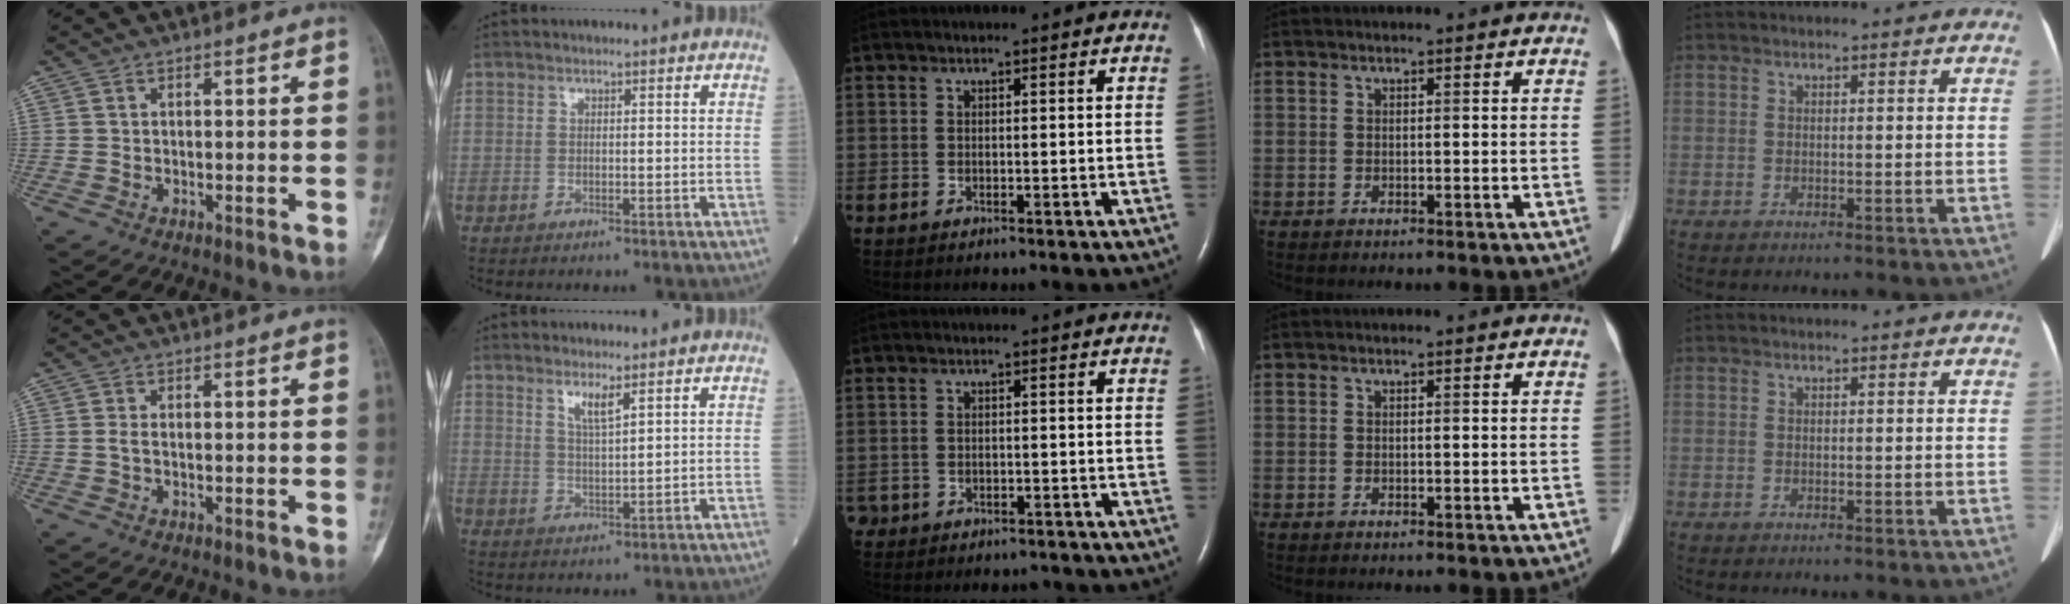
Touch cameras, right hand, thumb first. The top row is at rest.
{"thumb": {"total": 1.0, "force": [-0.1, 0.4, 0.9], "torque": [-0.022, 0.000, -0.002]}, "index": {"total": 3.2, "force": [2.1, 0.1, 2.4], "torque": [-0.049, -0.007, 0.043]}, "middle": {"total": 4.9, "force": [-4.1, 2.6, 0.5], "torque": [-0.011, 0.012, -0.053]}}